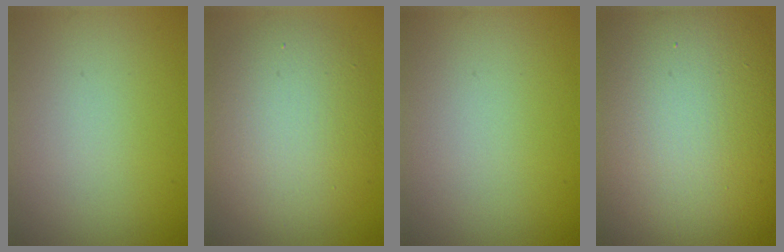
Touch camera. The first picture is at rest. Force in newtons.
{"total": 7.7, "press": 7.6, "slide": 0.3}
{"total": 0.0}
{"total": 18.5, "press": 18.5, "slide": 0.5}